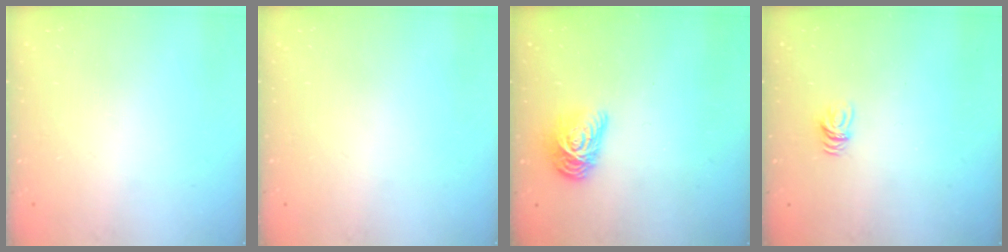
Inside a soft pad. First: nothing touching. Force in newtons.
{"total": 0.0}
{"total": 10.6, "press": 10.6, "slide": 0.5}
{"total": 4.1, "press": 4.0, "slide": 0.3}